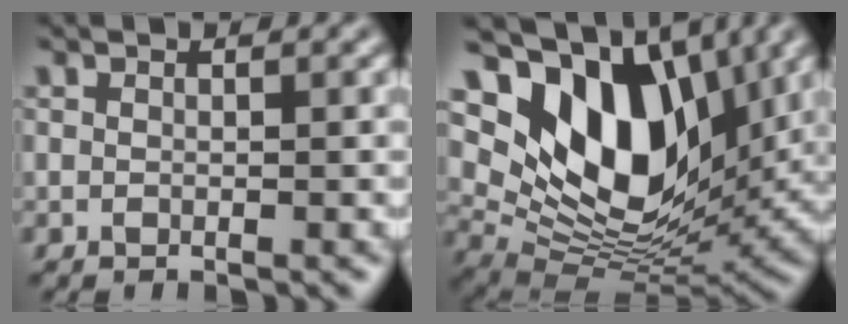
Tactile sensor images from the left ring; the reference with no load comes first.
{"total": 13.2, "force": [5.4, 7.8, 9.1], "torque": [-0.158, 0.001, 0.105]}